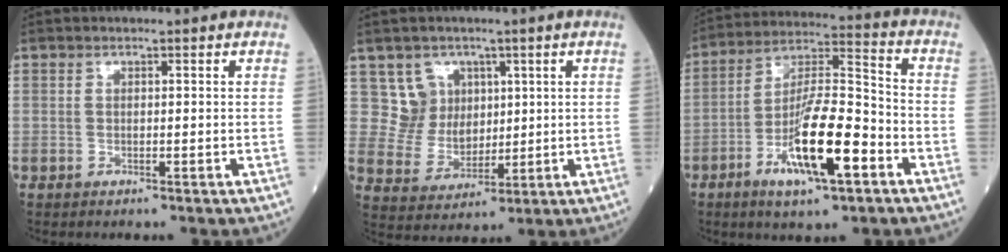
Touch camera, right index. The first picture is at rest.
{"total": 6.5, "force": [2.8, 5.8, 0.5], "torque": [-0.011, 0.015, 0.060]}
{"total": 14.5, "force": [-6.0, 2.7, 12.9], "torque": [-0.238, -0.004, -0.104]}